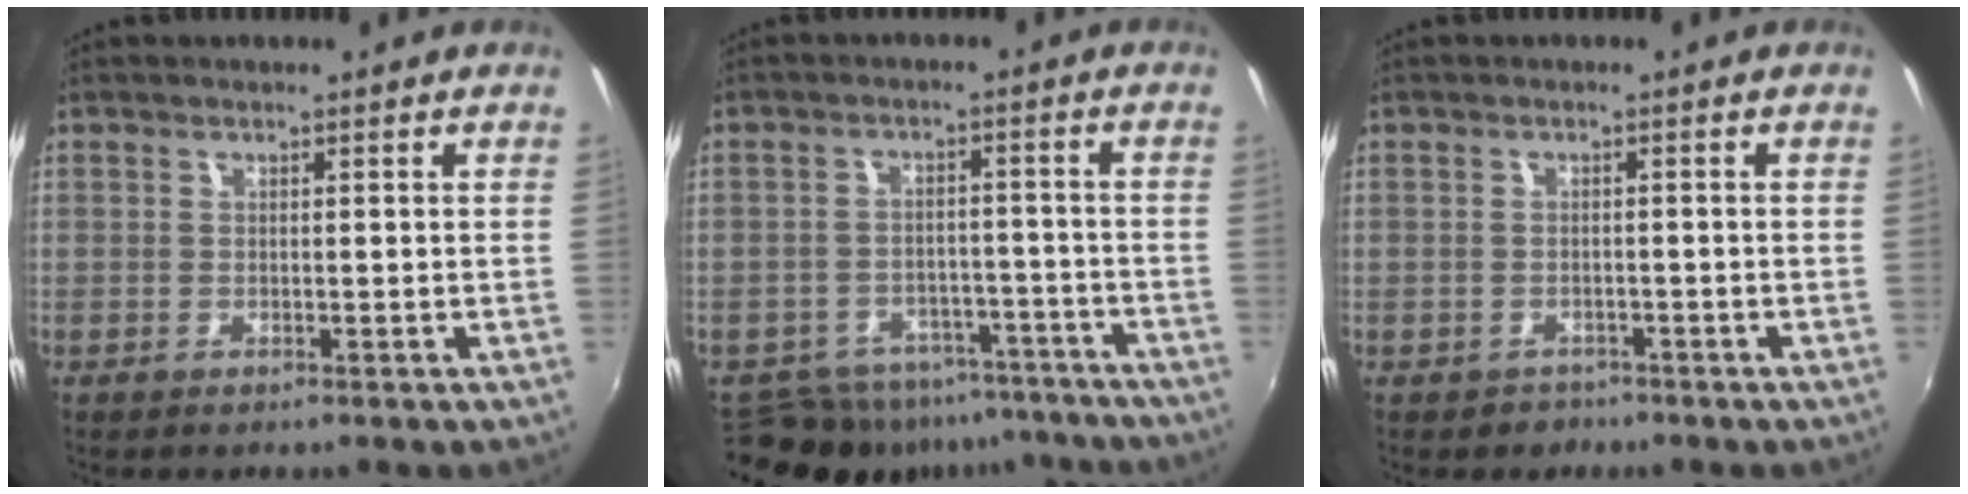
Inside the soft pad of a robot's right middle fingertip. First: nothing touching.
{"total": 14.4, "force": [-11.8, 7.0, 4.5], "torque": [-0.102, 0.011, -0.150]}
{"total": 1.9, "force": [-1.4, 1.4, -0.1], "torque": [-0.003, 0.001, -0.020]}